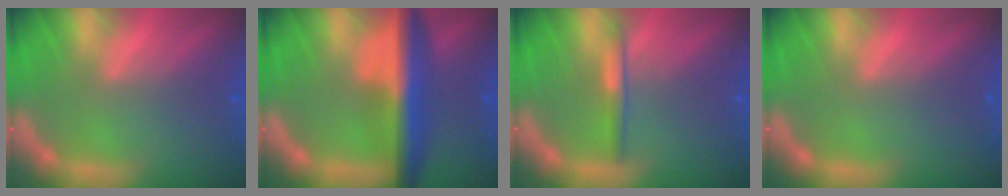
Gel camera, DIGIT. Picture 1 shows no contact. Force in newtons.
{"total": 8.0}
{"total": 2.0}
{"total": 0.0}